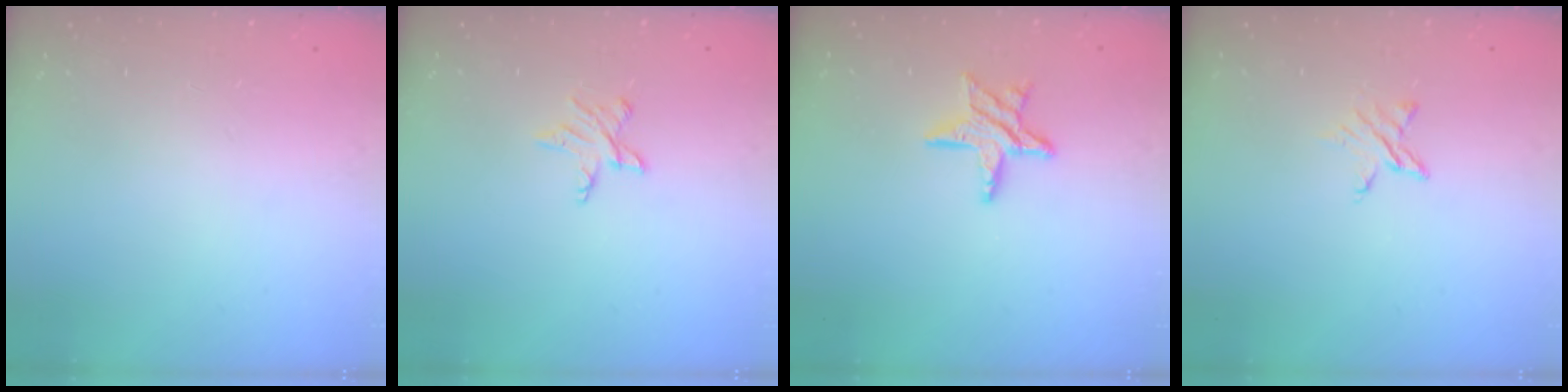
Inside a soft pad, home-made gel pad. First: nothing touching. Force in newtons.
{"total": 5.5, "press": 5.4, "slide": 0.5}
{"total": 9.8, "press": 9.7, "slide": 1.0}
{"total": 3.9, "press": 3.9, "slide": 0.4}